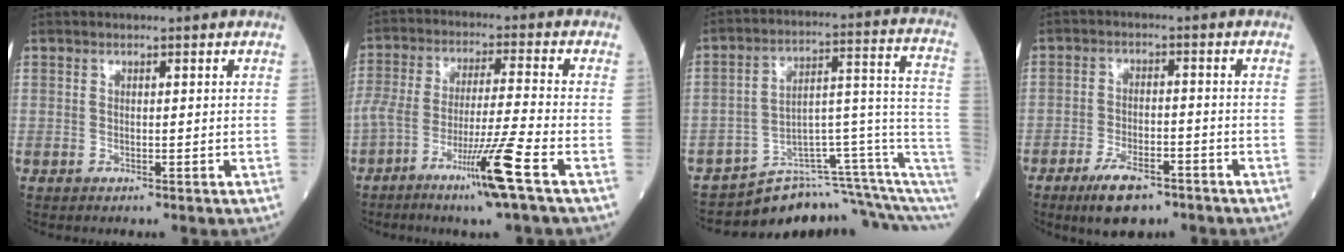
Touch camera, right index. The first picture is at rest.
{"total": 10.5, "force": [-5.8, -1.4, 8.7], "torque": [-0.171, -0.013, -0.109]}
{"total": 11.9, "force": [-9.4, 1.8, 7.0], "torque": [-0.075, 0.100, -0.137]}
{"total": 7.1, "force": [-4.9, 2.5, 4.5], "torque": [-0.087, -0.005, -0.081]}